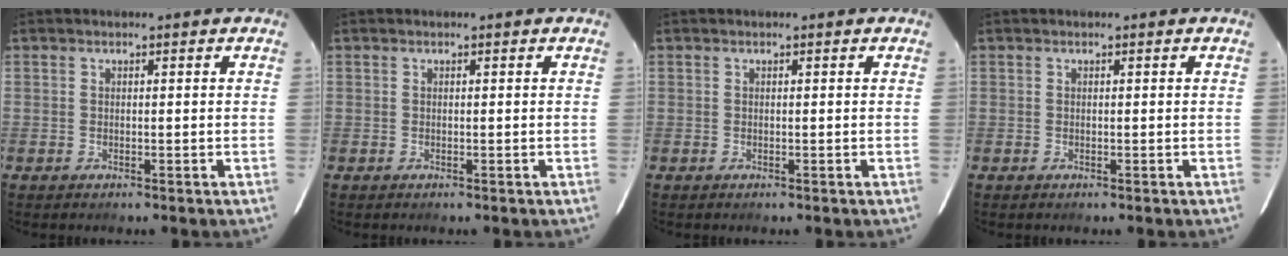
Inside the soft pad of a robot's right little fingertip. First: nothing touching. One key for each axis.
{"total": 0.0}
{"total": 0.0}
{"total": 0.0}